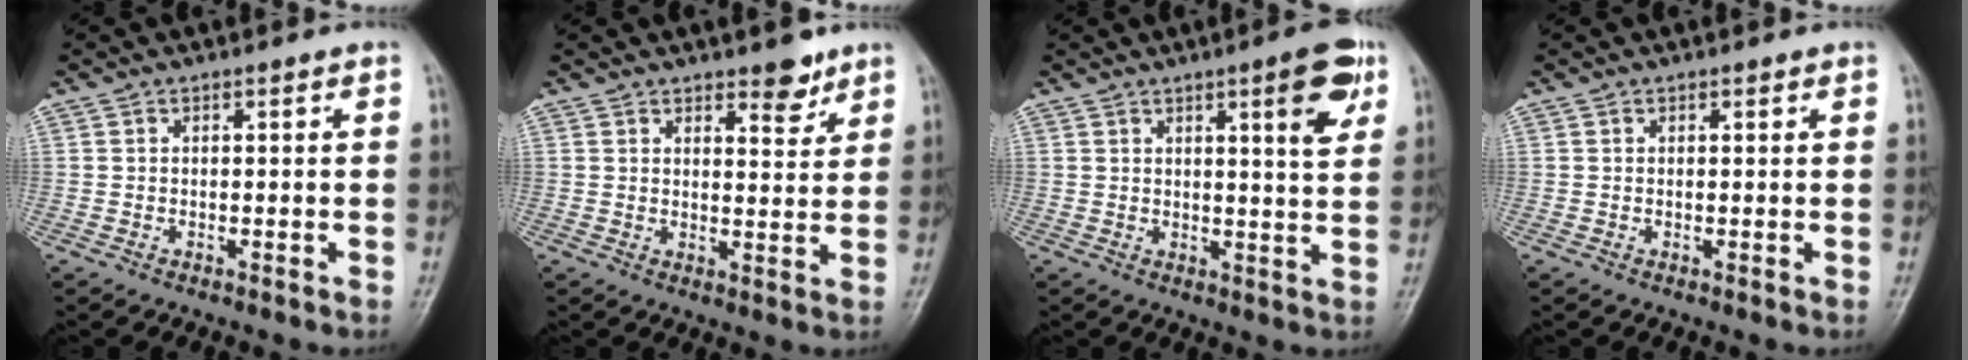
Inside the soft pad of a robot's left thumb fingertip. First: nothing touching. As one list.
[{"total": 5.2, "force": [3.7, 2.2, 2.9], "torque": [-0.018, -0.025, 0.051]}, {"total": 8.3, "force": [4.0, 1.7, 7.0], "torque": [-0.083, -0.018, 0.050]}, {"total": 0.7, "force": [0.5, 0.4, 0.3], "torque": [-0.001, -0.002, 0.004]}]